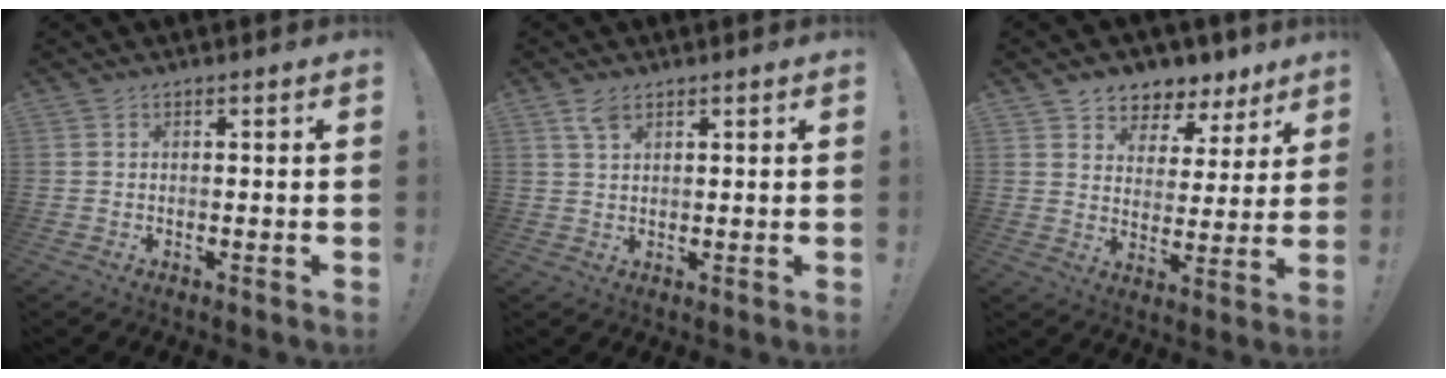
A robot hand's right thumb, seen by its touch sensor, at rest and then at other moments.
{"total": 4.1, "force": [2.6, 2.0, 2.4], "torque": [-0.040, -0.010, 0.047]}
{"total": 6.2, "force": [4.2, 4.4, 0.9], "torque": [-0.011, -0.040, 0.082]}